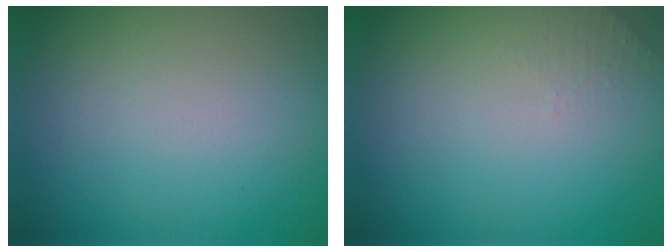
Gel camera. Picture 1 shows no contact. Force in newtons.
{"total": 1.0, "press": 0.9, "slide": 0.3}